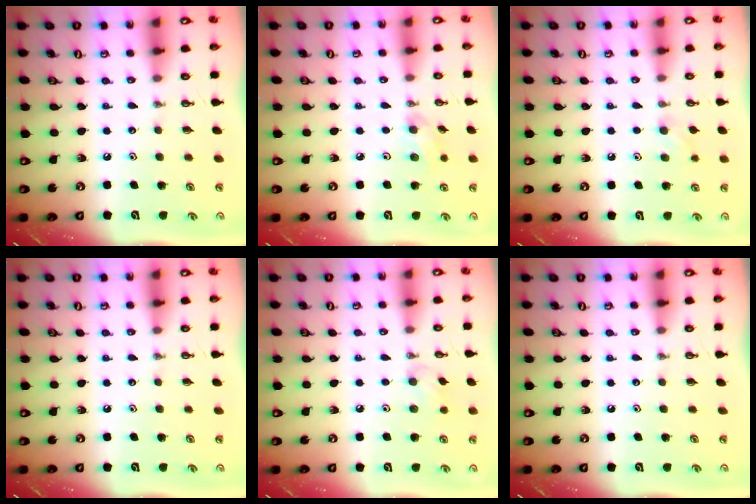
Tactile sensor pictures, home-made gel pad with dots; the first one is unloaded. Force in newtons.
{"total": 6.4, "press": 5.7, "slide": 3.0}
{"total": 5.3, "press": 5.2, "slide": 1.1}
{"total": 0.0}
{"total": 6.4, "press": 6.1, "slide": 2.0}
{"total": 0.0}